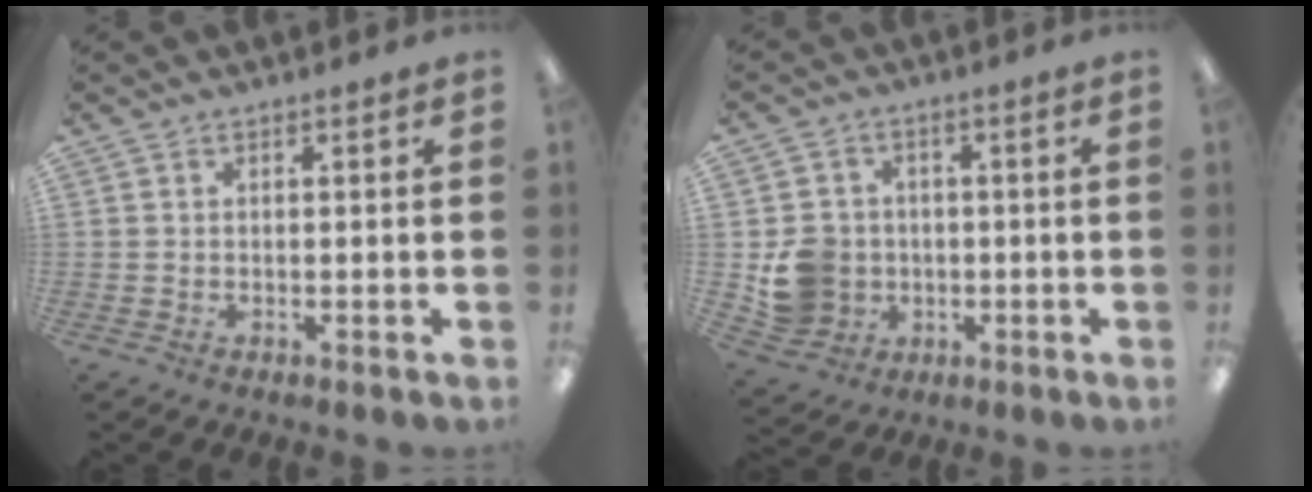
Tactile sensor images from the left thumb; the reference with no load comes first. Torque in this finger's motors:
{"motor_torque": [-0.06, 0.13, -0.03, 0.01, 0.01]}